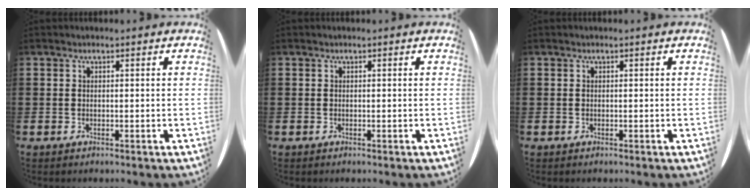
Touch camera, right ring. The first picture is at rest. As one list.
[{"total": 0.0}, {"total": 0.0}]